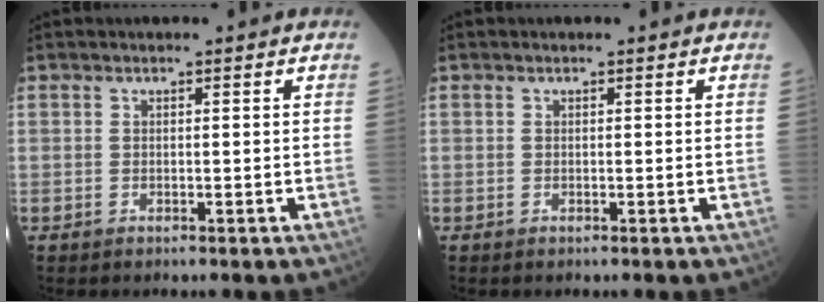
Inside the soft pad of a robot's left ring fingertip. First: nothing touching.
{"total": 0.0}